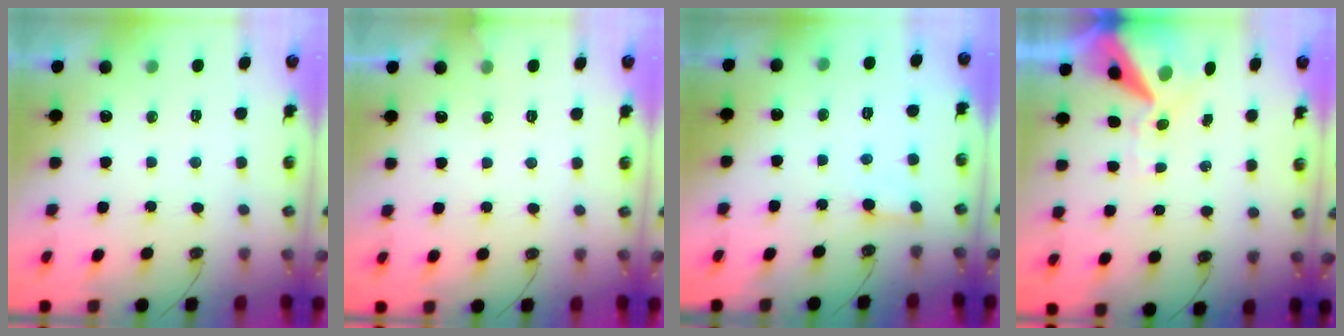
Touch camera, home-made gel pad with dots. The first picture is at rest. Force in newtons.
{"total": 2.8, "press": 2.8, "slide": 0.2}
{"total": 2.7, "press": 2.7, "slide": 0.2}
{"total": 13.1, "press": 13.0, "slide": 1.7}